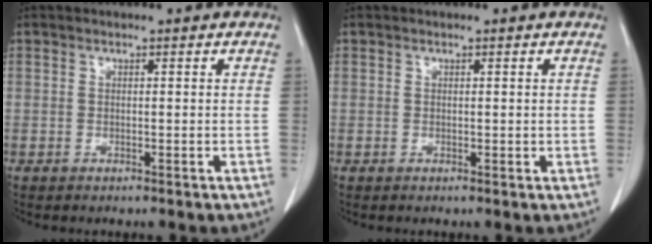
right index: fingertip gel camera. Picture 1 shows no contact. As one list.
[{"total": 0.9, "force": [0.1, 0.5, 0.8], "torque": [-0.011, -0.003, 0.005]}]